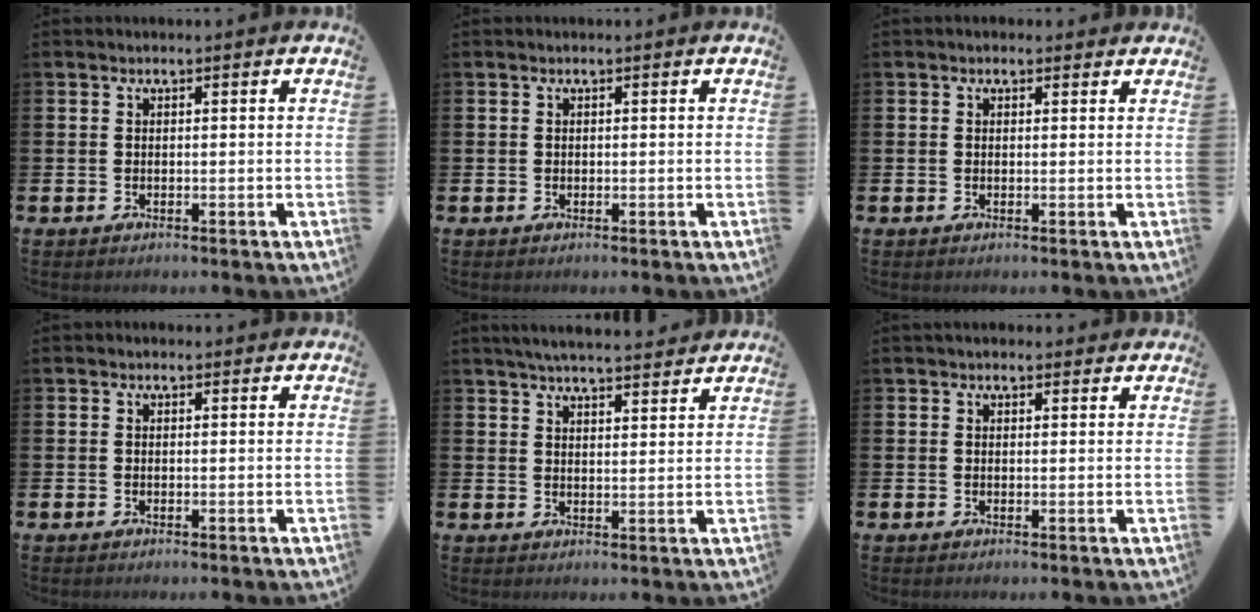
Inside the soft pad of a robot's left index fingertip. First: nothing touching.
{"total": 0.0}
{"total": 0.8, "force": [0.6, 0.6, 0.2], "torque": [0.009, 0.004, 0.006]}
{"total": 0.0}
{"total": 4.7, "force": [4.6, 0.2, 1.0], "torque": [-0.027, -0.020, 0.082]}
{"total": 1.3, "force": [1.1, 0.6, 0.3], "torque": [0.006, 0.002, 0.017]}